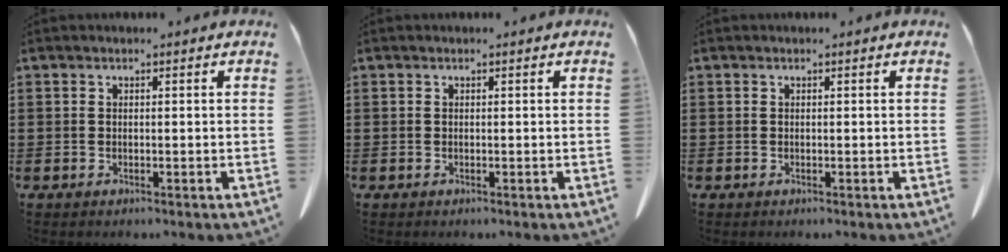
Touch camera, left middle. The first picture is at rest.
{"total": 0.0}
{"total": 0.0}